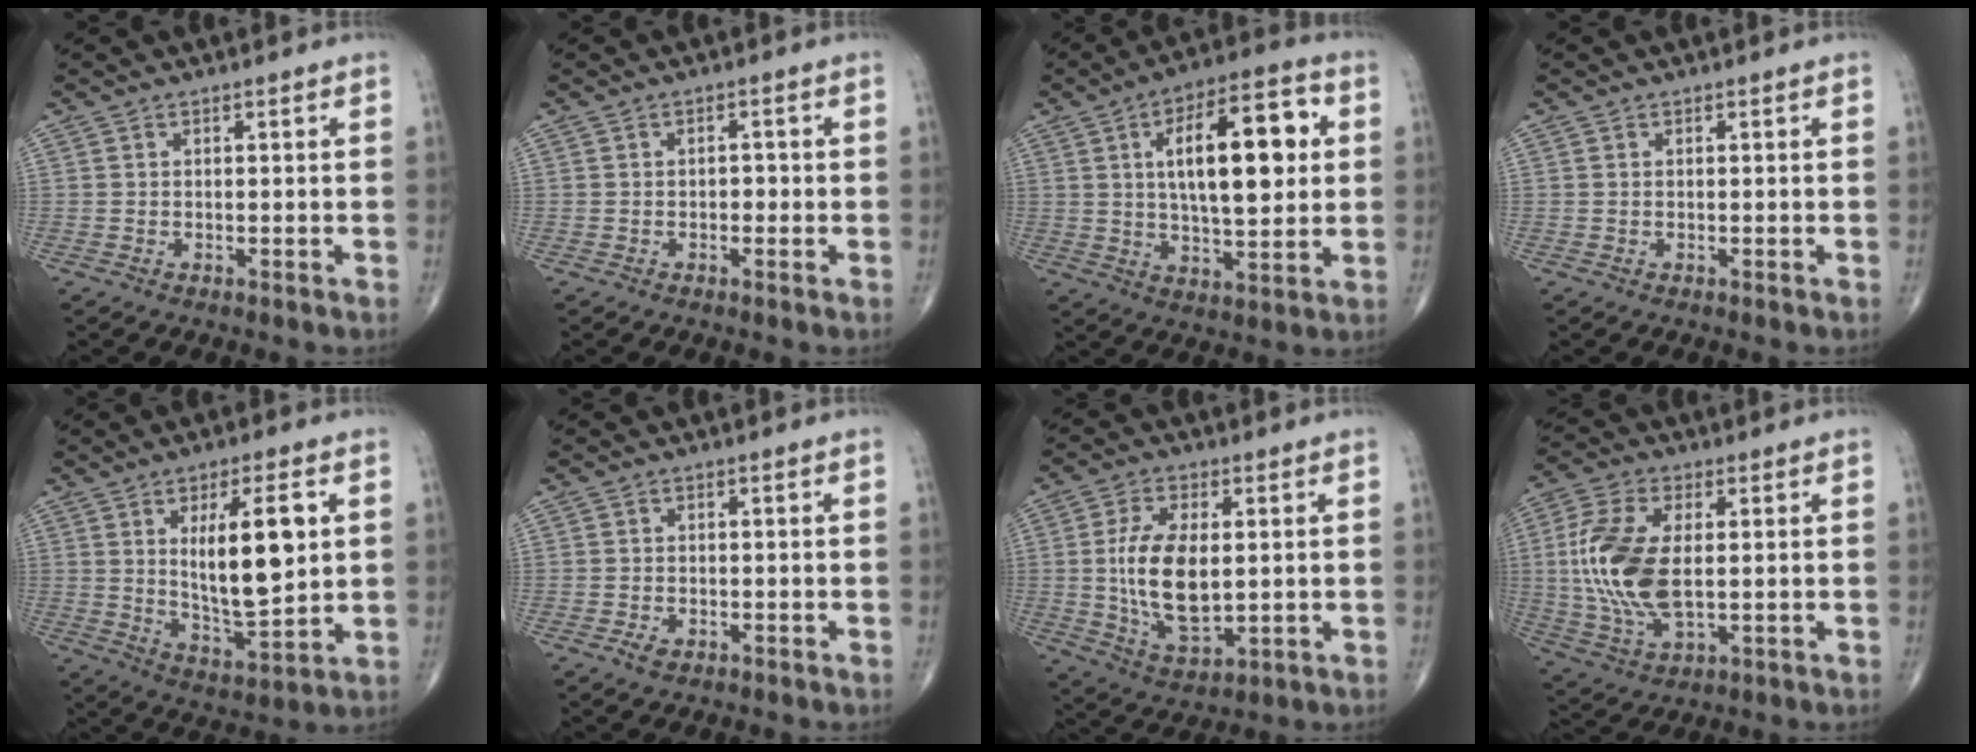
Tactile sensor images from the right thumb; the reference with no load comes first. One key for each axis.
{"total": 1.3, "fx": -0.3, "fy": 0.9, "fz": 0.9, "tx": -0.002, "ty": 0.003, "tz": -0.009}
{"total": 18.6, "fx": 3.7, "fy": 7.5, "fz": 16.6, "tx": -0.232, "ty": 0.007, "tz": 0.054}
{"total": 0.0}
{"total": 14.7, "fx": 3.1, "fy": 4.9, "fz": 13.5, "tx": -0.204, "ty": -0.024, "tz": 0.061}
{"total": 1.9, "fx": -1.0, "fy": 1.2, "fz": 1.1, "tx": -0.019, "ty": 0.002, "tz": -0.015}
{"total": 13.2, "fx": 0.5, "fy": 6.7, "fz": 11.4, "tx": -0.215, "ty": -0.015, "tz": 0.017}
{"total": 15.5, "fx": 0.8, "fy": 7.9, "fz": 13.3, "tx": -0.290, "ty": -0.007, "tz": 0.019}